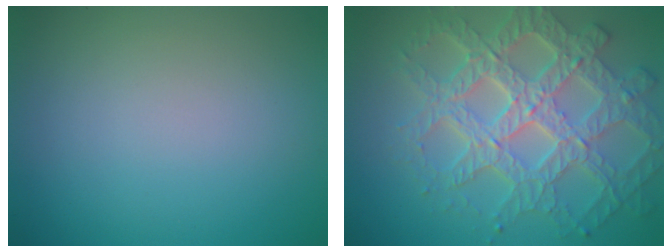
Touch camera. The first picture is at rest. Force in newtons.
{"total": 7.2, "press": 6.1, "slide": 3.8}